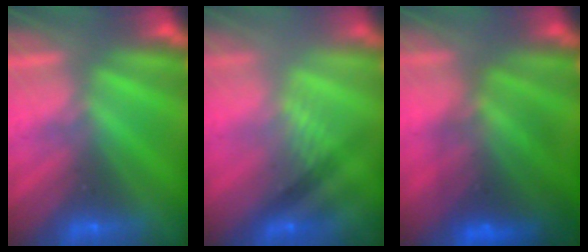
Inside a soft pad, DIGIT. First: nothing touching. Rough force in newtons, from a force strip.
{"total": 2.2}
{"total": 7.5}